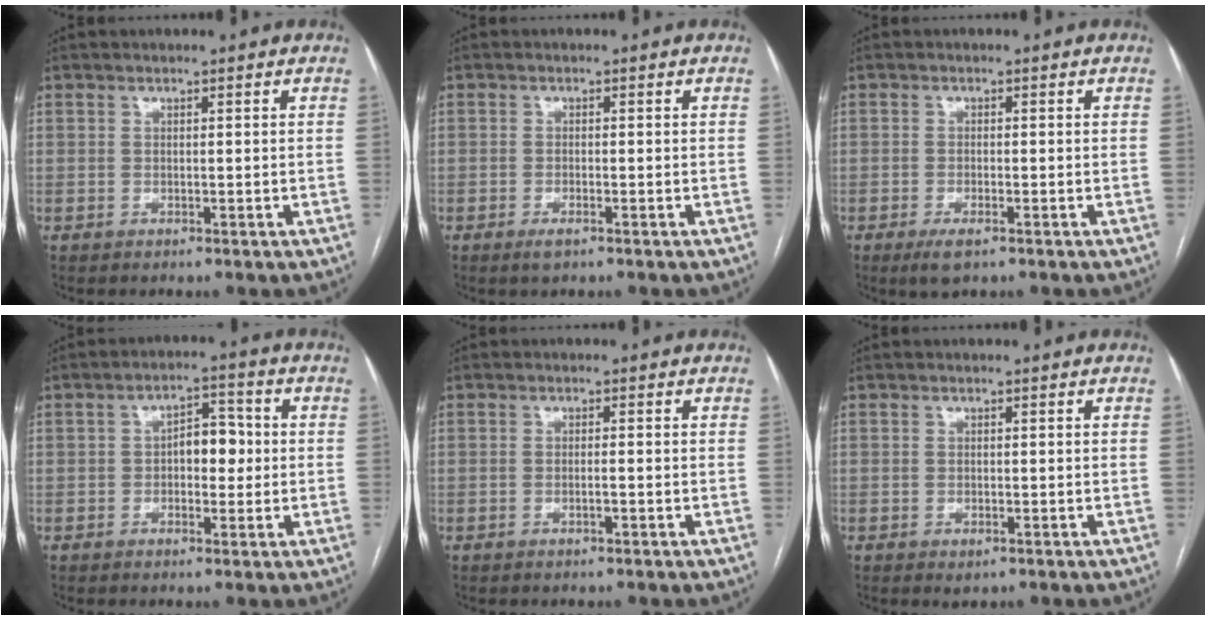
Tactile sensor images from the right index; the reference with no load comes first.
{"total": 1.7, "force": [-1.1, 0.4, 1.3], "torque": [-0.026, -0.002, -0.018]}
{"total": 3.1, "force": [-1.9, 0.8, 2.4], "torque": [-0.048, -0.005, -0.030]}
{"total": 5.5, "force": [-0.1, 3.0, 4.6], "torque": [-0.068, 0.019, -0.002]}
{"total": 1.1, "force": [-0.5, 0.1, 1.0], "torque": [-0.020, 0.000, -0.008]}
{"total": 1.3, "force": [-0.6, 0.6, 1.0], "torque": [-0.013, -0.002, -0.003]}